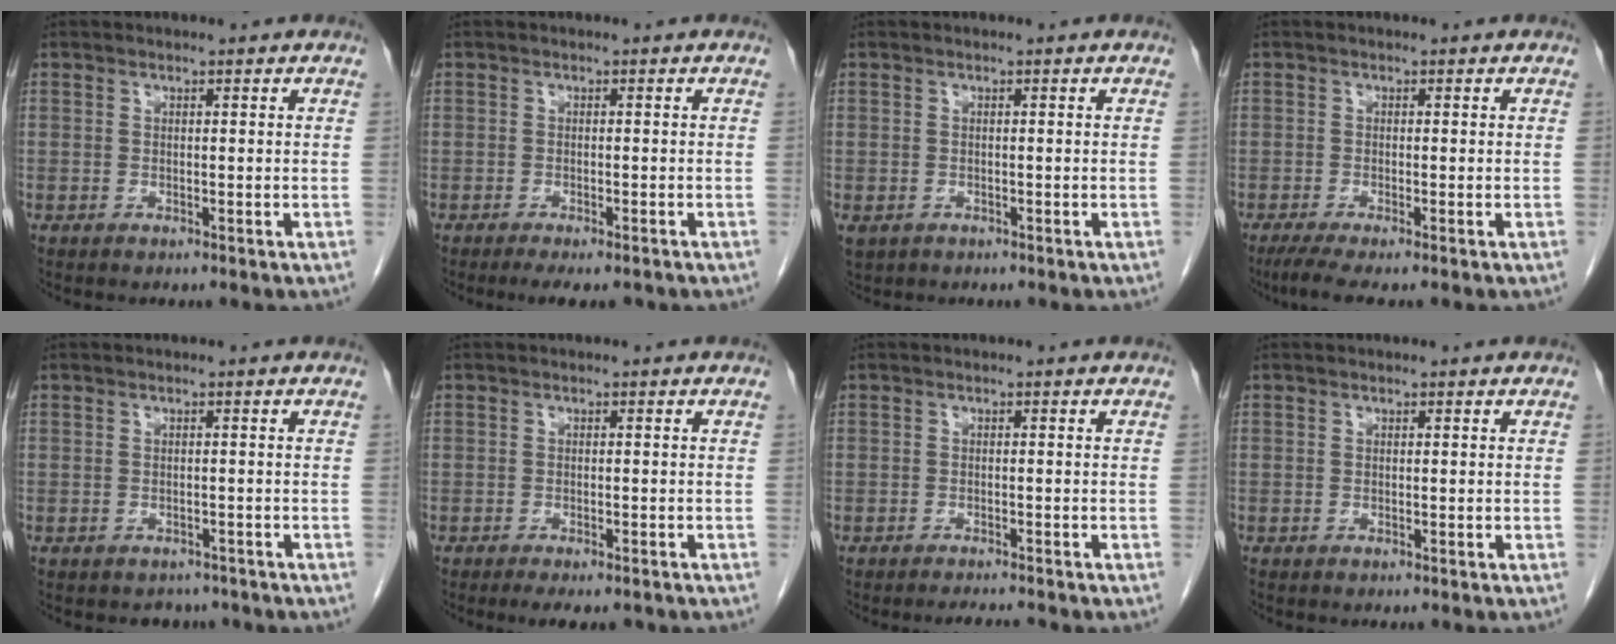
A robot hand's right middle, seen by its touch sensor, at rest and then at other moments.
{"total": 5.3, "force": [-4.2, 1.4, 3.0], "torque": [-0.037, -0.010, -0.059]}
{"total": 2.5, "force": [-1.3, 1.8, 1.2], "torque": [-0.025, -0.004, -0.014]}
{"total": 4.0, "force": [-2.7, 0.3, 2.9], "torque": [-0.053, -0.012, -0.048]}
{"total": 2.5, "force": [-2.2, 1.4, -0.1], "torque": [-0.004, 0.002, -0.029]}
{"total": 5.2, "force": [-4.1, 1.6, 2.8], "torque": [-0.034, -0.009, -0.056]}
{"total": 2.5, "force": [-2.4, -0.3, 0.7], "torque": [-0.015, -0.011, -0.033]}
{"total": 0.0}